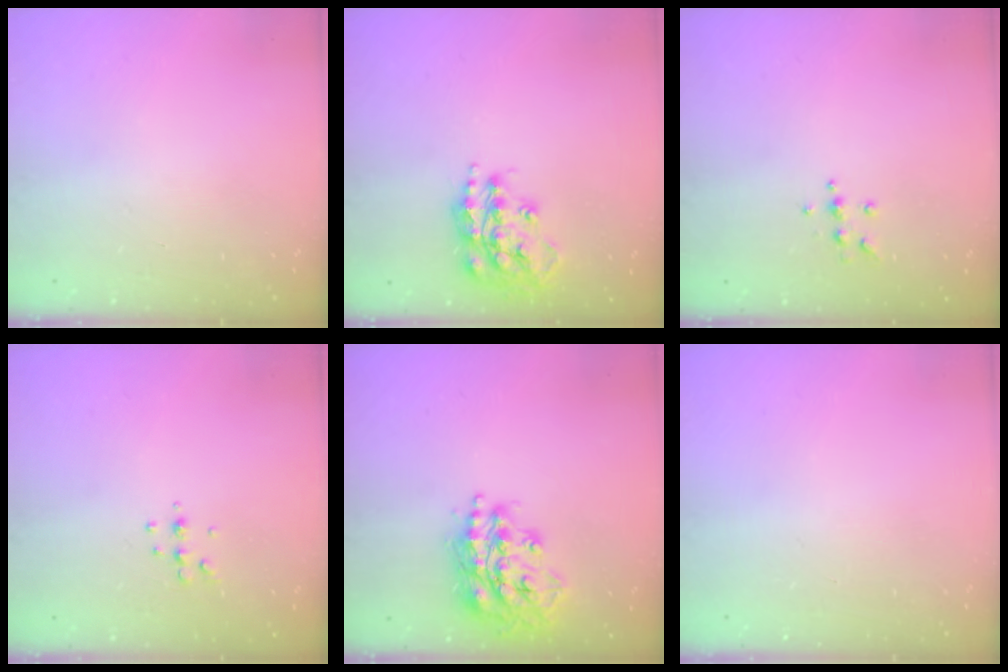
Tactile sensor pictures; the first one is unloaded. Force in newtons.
{"total": 15.5, "press": 15.4, "slide": 1.3}
{"total": 5.0, "press": 4.9, "slide": 0.5}
{"total": 4.5, "press": 4.3, "slide": 1.2}
{"total": 17.5, "press": 17.5, "slide": 1.2}
{"total": 0.0}